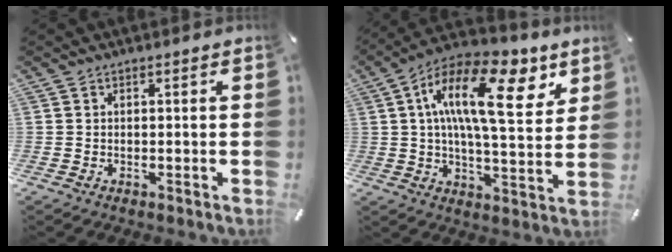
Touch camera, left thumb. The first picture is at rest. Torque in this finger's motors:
{"motor_torque": [0.95, 0.92, 2.32, -0.45, 0.27]}